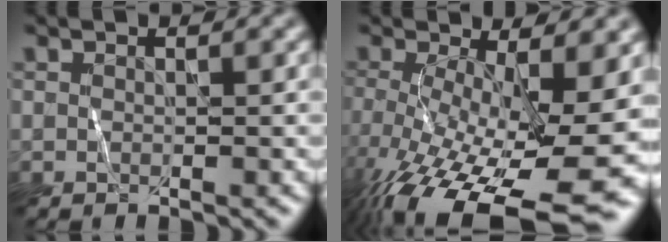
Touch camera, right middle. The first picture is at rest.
{"total": 15.6, "force": [-5.6, 6.1, 13.2], "torque": [-0.231, -0.033, -0.078]}